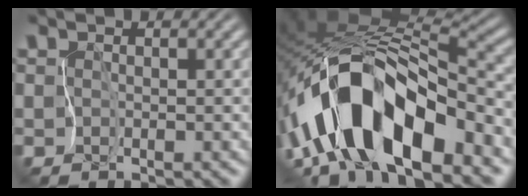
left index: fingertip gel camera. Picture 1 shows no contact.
{"total": 12.5, "force": [-6.2, 4.9, 9.8], "torque": [-0.171, 0.014, -0.098]}